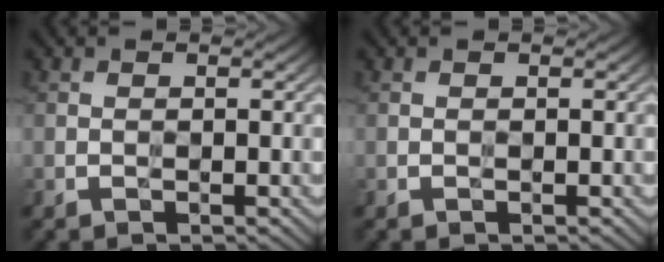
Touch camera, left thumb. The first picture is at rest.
{"total": 0.0}